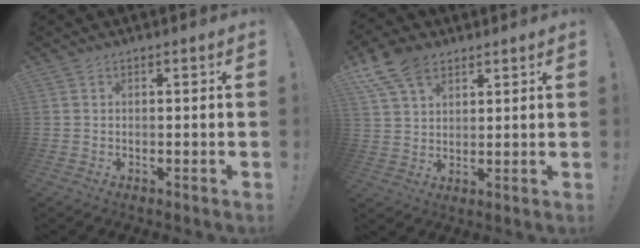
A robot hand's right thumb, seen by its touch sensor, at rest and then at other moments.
{"total": 10.8, "force": [6.5, 6.4, 5.8], "torque": [-0.103, -0.021, 0.127]}